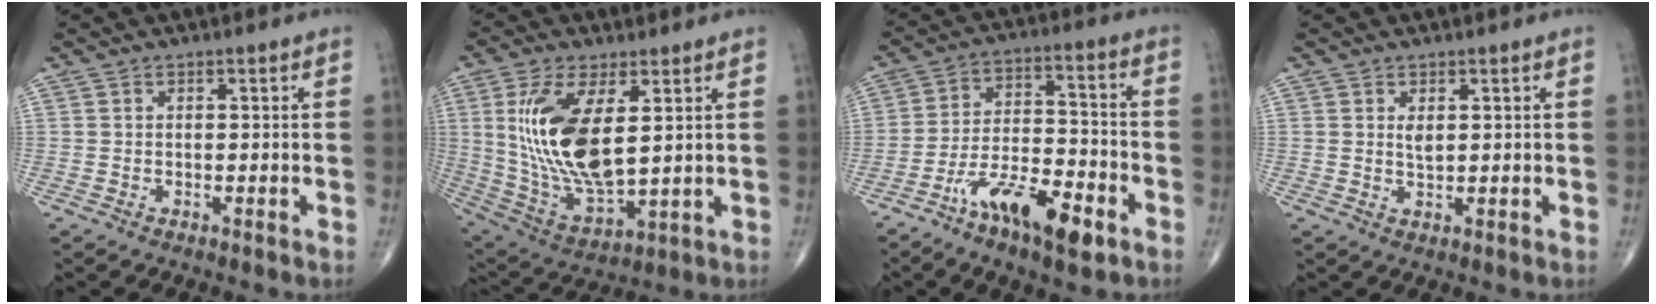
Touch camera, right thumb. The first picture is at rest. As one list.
[{"total": 17.8, "force": [3.7, 7.6, 15.7], "torque": [-0.313, -0.025, 0.084]}, {"total": 13.9, "force": [-7.7, 4.7, 10.5], "torque": [-0.177, 0.046, -0.133]}, {"total": 1.7, "force": [0.6, 0.7, 1.4], "torque": [-0.019, -0.008, 0.013]}]